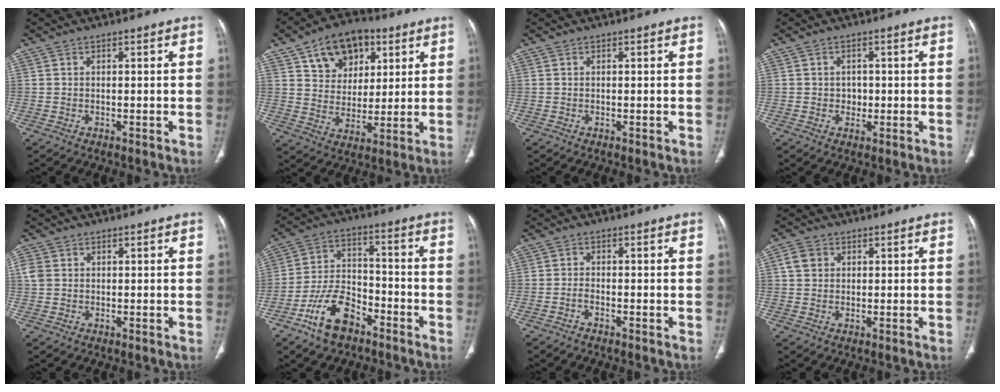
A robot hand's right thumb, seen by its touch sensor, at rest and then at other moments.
{"total": 13.6, "force": [6.4, 9.5, 7.4], "torque": [-0.078, -0.015, 0.108]}
{"total": 0.0}
{"total": 2.4, "force": [-0.3, 2.1, 1.1], "torque": [0.002, 0.006, -0.005]}
{"total": 2.9, "force": [0.6, 2.5, 1.4], "torque": [-0.032, 0.007, 0.014]}
{"total": 11.8, "force": [-7.2, 6.4, 6.8], "torque": [-0.121, 0.051, -0.137]}
{"total": 1.3, "force": [-1.0, 0.5, 0.7], "torque": [-0.014, 0.012, -0.020]}
{"total": 3.5, "force": [1.0, 3.0, 1.6], "torque": [-0.016, 0.003, 0.019]}